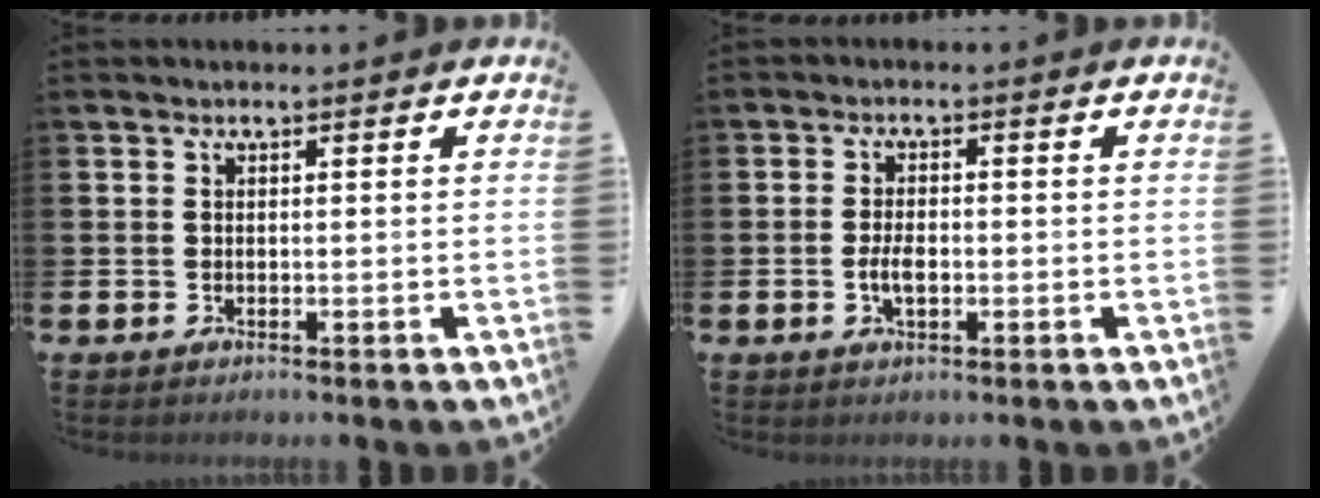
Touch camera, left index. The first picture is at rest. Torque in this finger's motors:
{"motor_torque": [0.28, 0.12, 0.11, 0.04]}